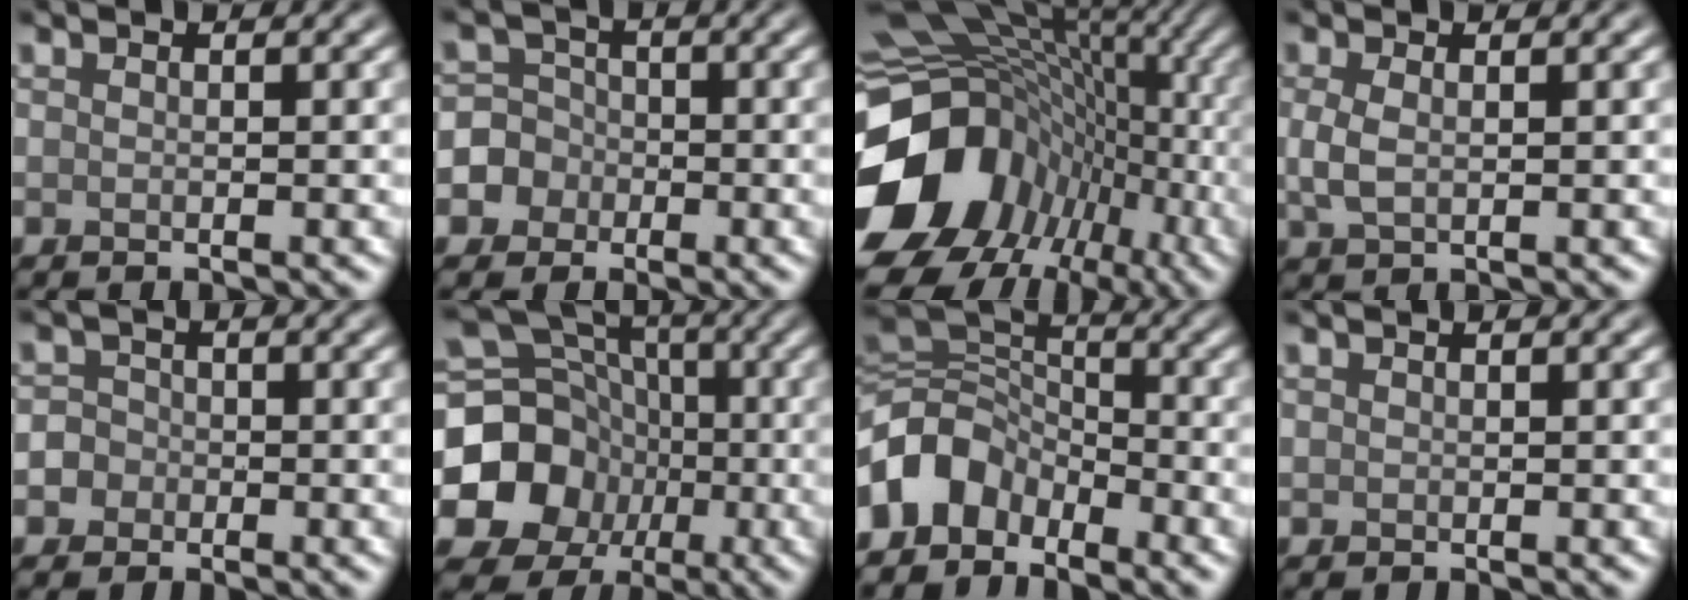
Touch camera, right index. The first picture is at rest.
{"total": 5.4, "force": [-1.8, 5.1, 0.5], "torque": [0.008, 0.013, -0.053]}
{"total": 17.3, "force": [-4.7, 14.0, 9.1], "torque": [-0.196, -0.016, -0.061]}
{"total": 2.0, "force": [0.2, 1.1, 1.7], "torque": [-0.044, -0.001, 0.005]}
{"total": 3.6, "force": [-1.2, 3.3, 0.7], "torque": [0.015, 0.008, -0.046]}
{"total": 17.3, "force": [-3.6, 15.8, 5.9], "torque": [-0.144, 0.002, -0.093]}
{"total": 6.4, "force": [-3.8, 4.3, 2.9], "torque": [-0.052, 0.008, -0.089]}
{"total": 0.0}